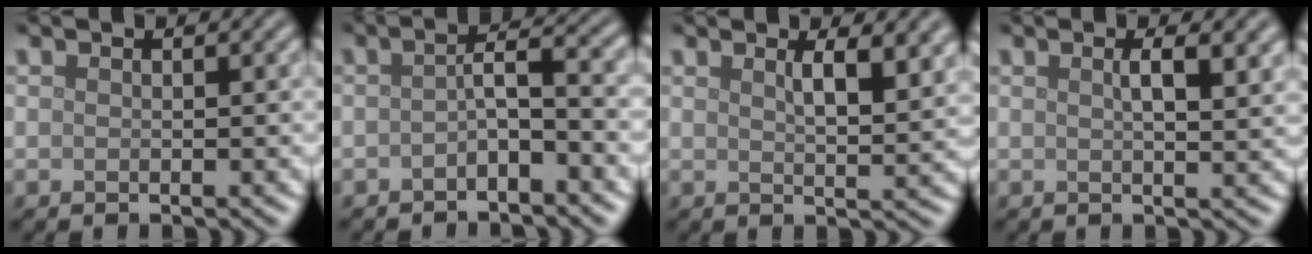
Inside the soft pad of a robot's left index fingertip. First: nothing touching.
{"total": 2.9, "force": [-1.0, 0.7, 2.7], "torque": [-0.047, 0.012, -0.024]}
{"total": 4.7, "force": [2.1, 1.4, 3.9], "torque": [-0.051, 0.001, 0.033]}
{"total": 3.5, "force": [1.2, 1.0, 3.1], "torque": [-0.039, 0.006, 0.018]}